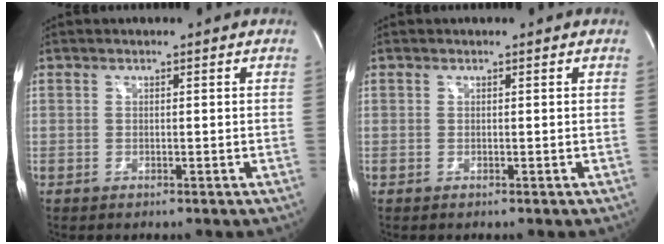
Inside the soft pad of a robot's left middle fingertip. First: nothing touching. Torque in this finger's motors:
{"motor_torque": [0.01, 0.01, 0.03, 0.01]}